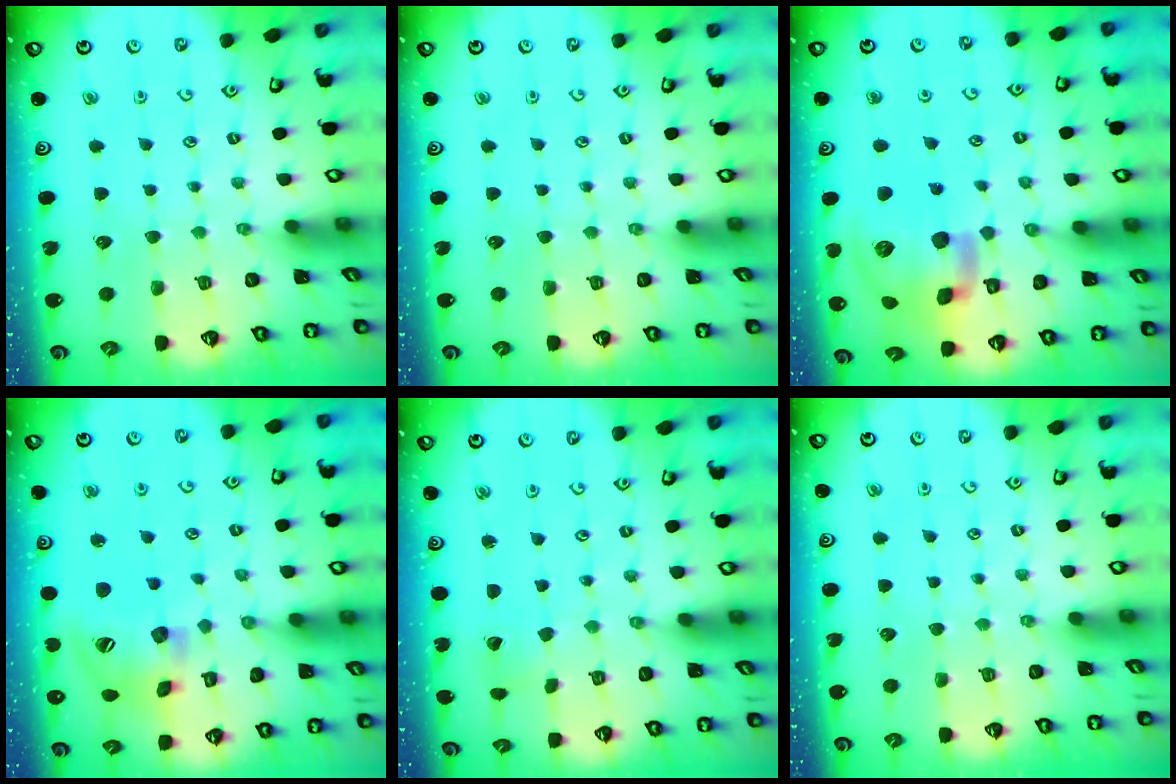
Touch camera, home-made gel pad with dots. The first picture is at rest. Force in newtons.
{"total": 0.0}
{"total": 20.7, "press": 20.5, "slide": 3.1}
{"total": 18.0, "press": 17.9, "slide": 2.5}
{"total": 2.7, "press": 2.7, "slide": 0.3}
{"total": 0.0}